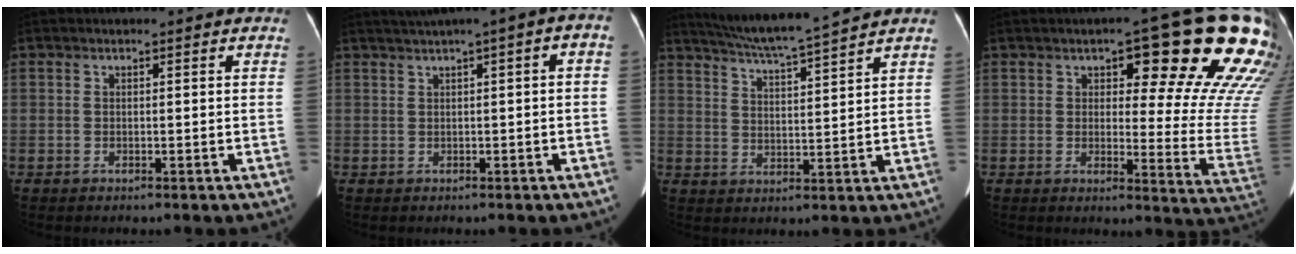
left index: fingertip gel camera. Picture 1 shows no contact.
{"total": 4.5, "force": [1.2, 1.2, 4.2], "torque": [-0.064, 0.033, 0.016]}
{"total": 10.6, "force": [9.6, -1.3, 4.2], "torque": [-0.077, 0.007, 0.158]}
{"total": 20.6, "force": [11.9, 4.6, 16.2], "torque": [-0.176, -0.013, 0.135]}